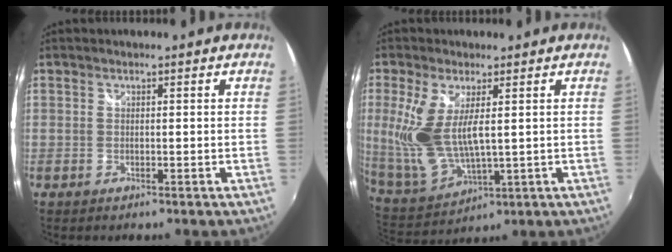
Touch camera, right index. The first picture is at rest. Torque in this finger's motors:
{"motor_torque": [0.32, 0.17, 0.35, 0.21]}